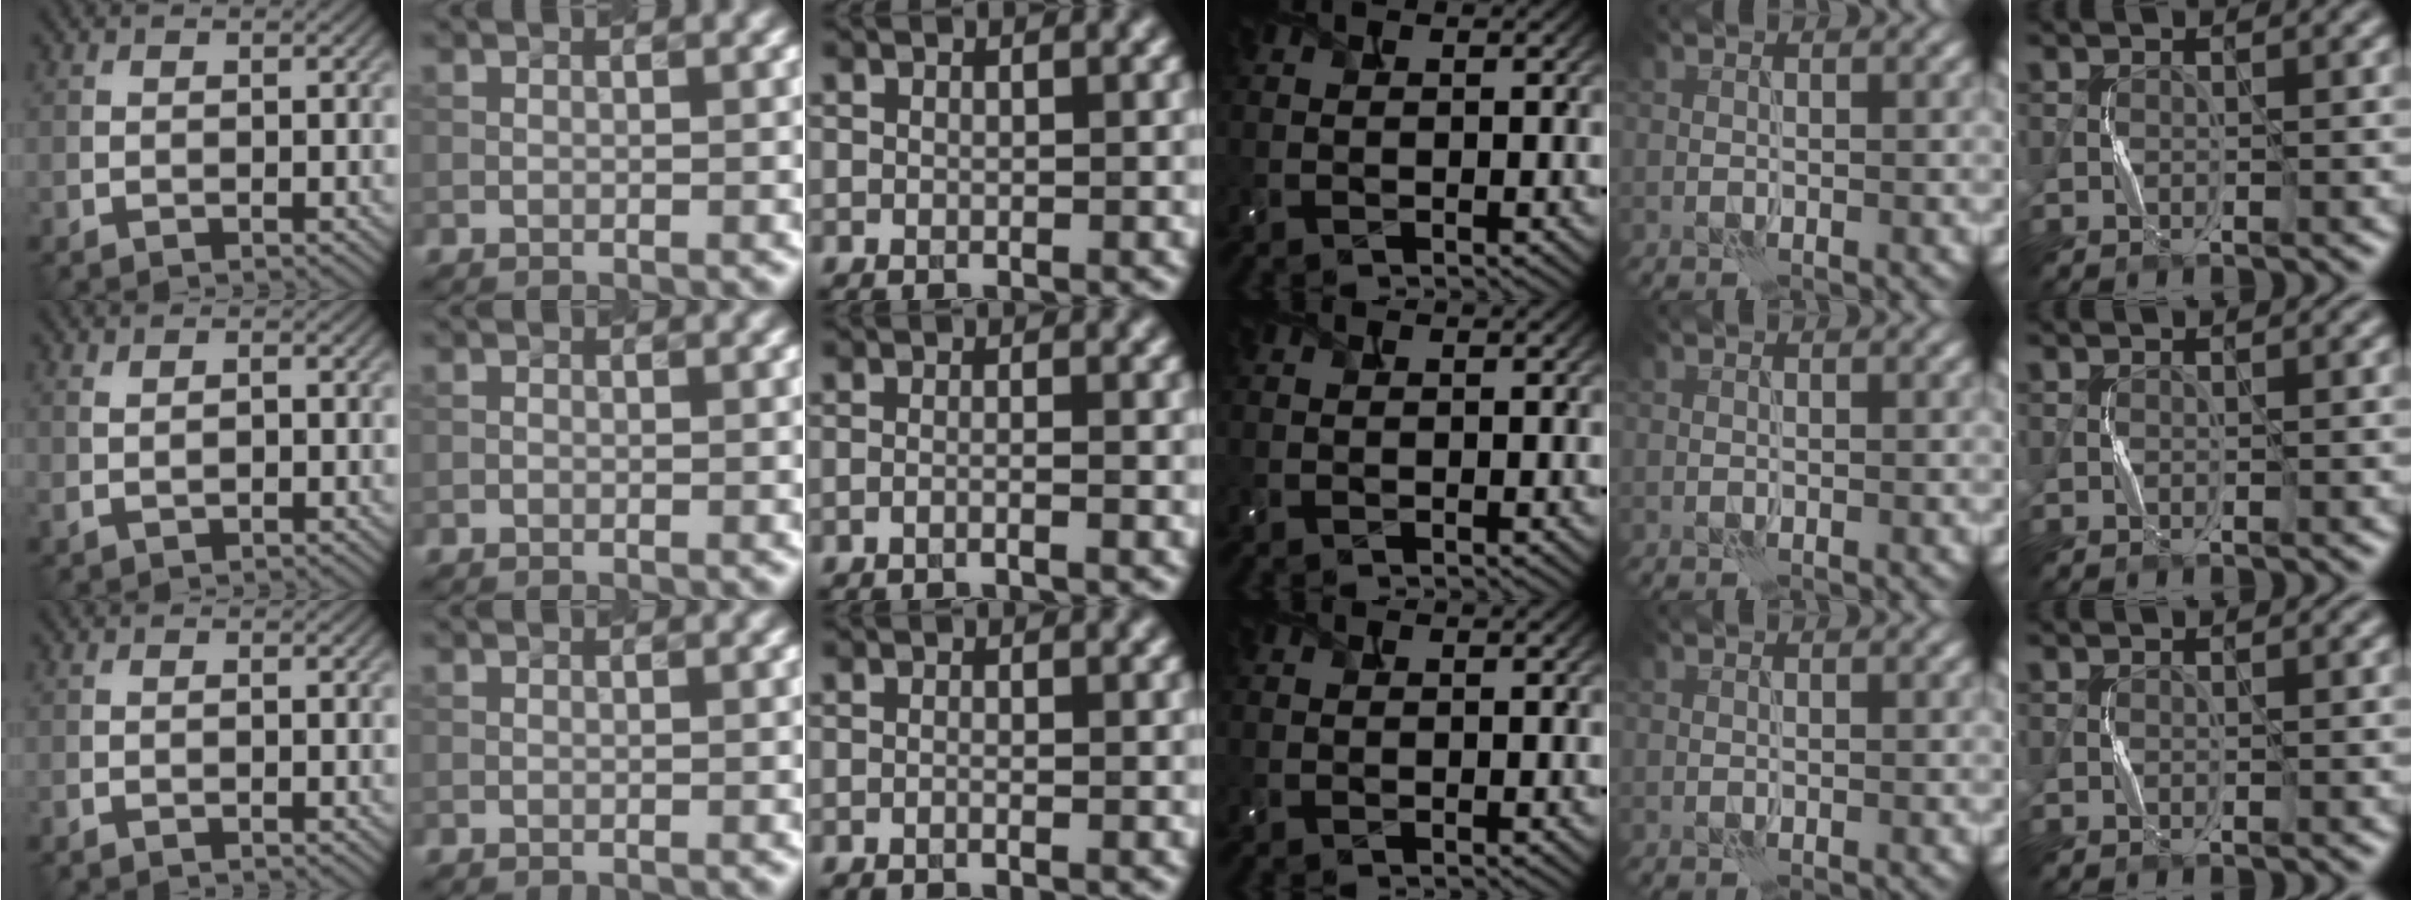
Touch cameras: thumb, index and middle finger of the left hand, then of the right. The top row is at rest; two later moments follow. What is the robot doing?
{"motion": "squeeze", "object": "bubble wrap"}